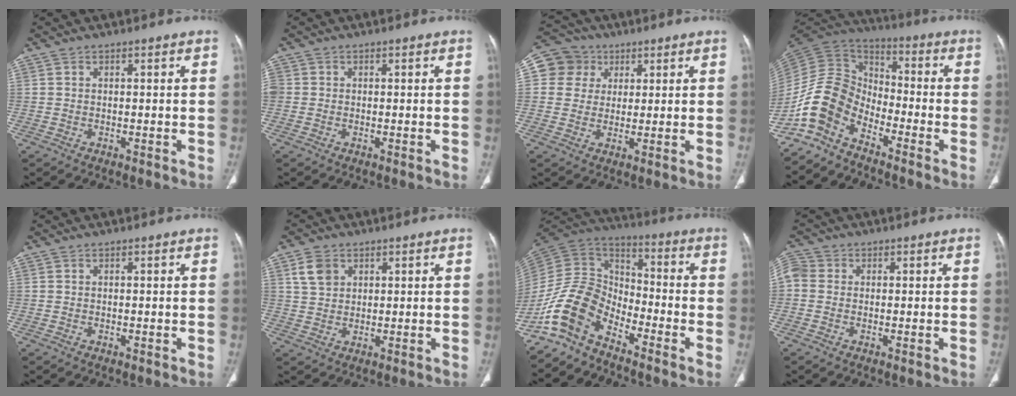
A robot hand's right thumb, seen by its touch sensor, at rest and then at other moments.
{"total": 1.8, "force": [-0.1, 1.6, 0.9], "torque": [-0.027, 0.008, -0.003]}
{"total": 7.9, "force": [2.4, 7.4, 1.3], "torque": [0.003, 0.005, 0.037]}
{"total": 11.9, "force": [-7.9, 6.9, 5.7], "torque": [-0.107, 0.076, -0.174]}
{"total": 0.0}
{"total": 4.8, "force": [2.2, 3.6, 2.4], "torque": [-0.032, -0.003, 0.046]}
{"total": 12.5, "force": [-8.7, 6.7, 5.9], "torque": [-0.110, 0.083, -0.188]}
{"total": 3.9, "force": [0.2, 3.2, 2.2], "torque": [-0.055, 0.009, -0.007]}